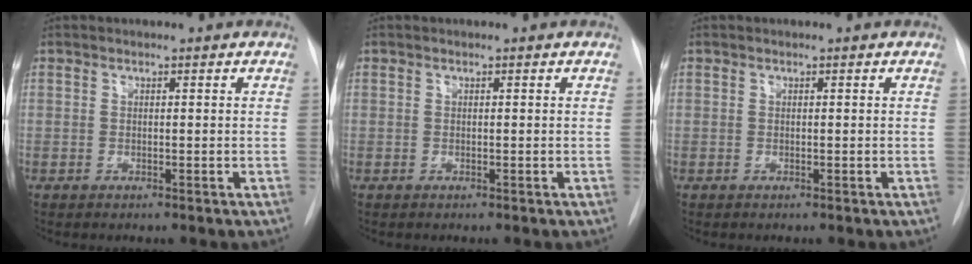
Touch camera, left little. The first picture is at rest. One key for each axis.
{"total": 0.0}
{"total": 0.0}